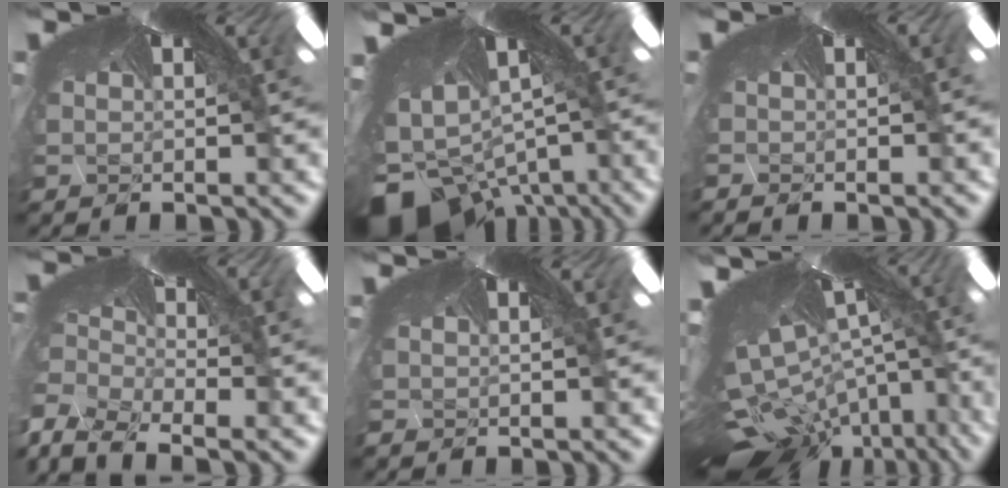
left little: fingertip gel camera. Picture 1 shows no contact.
{"total": 8.8, "force": [-8.5, 2.1, 0.2], "torque": [-0.044, -0.118, -0.096]}
{"total": 1.1, "force": [-0.5, -0.7, -0.7], "torque": [0.011, 0.000, -0.006]}
{"total": 12.1, "force": [-11.9, 0.2, 2.1], "torque": [-0.040, -0.055, -0.176]}
{"total": 0.0}
{"total": 9.4, "force": [-9.4, 0.2, -0.3], "torque": [-0.026, -0.094, -0.114]}